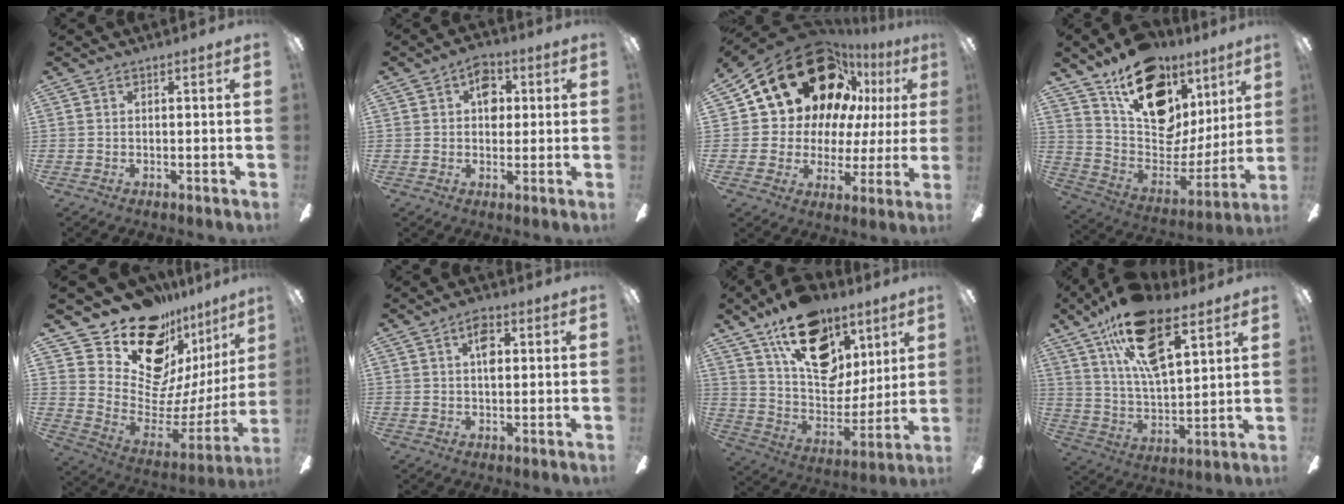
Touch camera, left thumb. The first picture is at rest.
{"total": 6.3, "force": [1.9, 4.5, 4.0], "torque": [-0.044, 0.001, 0.026]}
{"total": 24.9, "force": [14.3, 16.0, 12.6], "torque": [-0.208, -0.079, 0.276]}
{"total": 19.6, "force": [12.8, 11.5, 9.4], "torque": [-0.145, -0.089, 0.234]}
{"total": 19.7, "force": [15.0, 9.6, 8.4], "torque": [-0.141, -0.125, 0.276]}
{"total": 5.1, "force": [1.8, 2.6, 4.0], "torque": [-0.060, 0.000, 0.024]}
{"total": 21.7, "force": [11.9, 13.2, 12.5], "torque": [-0.190, -0.053, 0.213]}
{"total": 19.2, "force": [11.3, 8.5, 13.1], "torque": [-0.227, -0.039, 0.196]}